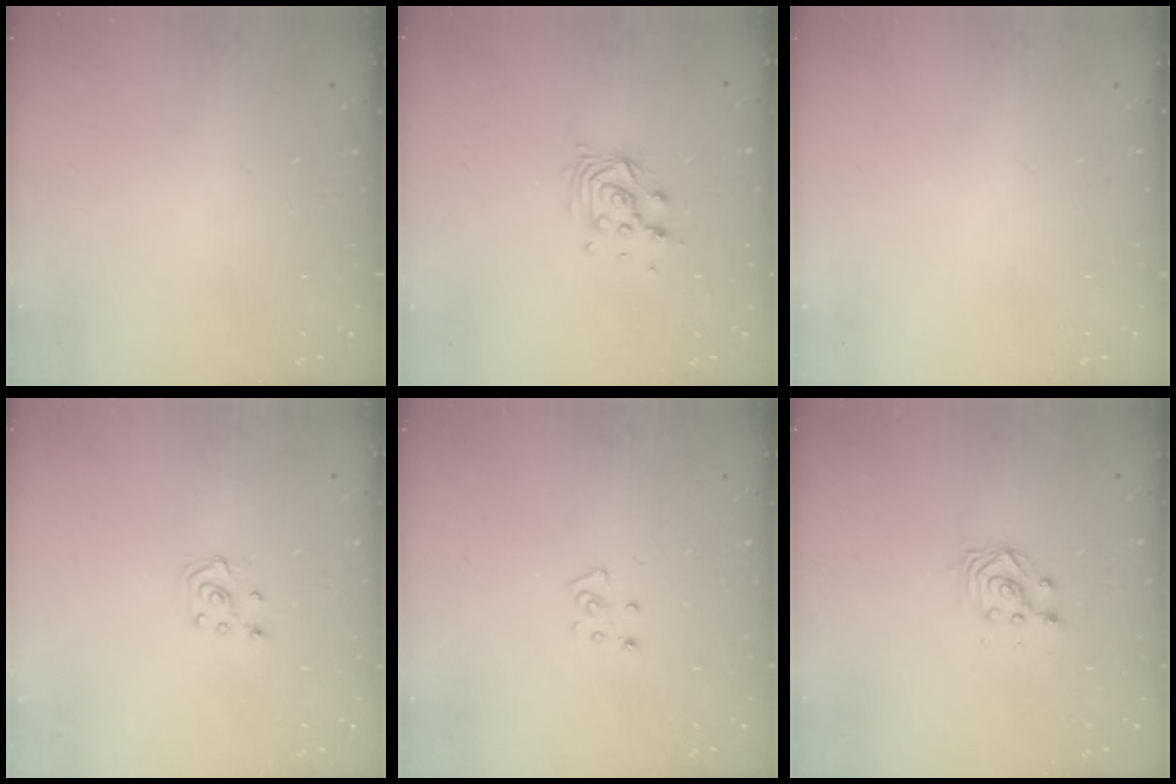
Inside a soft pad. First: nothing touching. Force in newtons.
{"total": 8.2, "press": 8.2, "slide": 0.6}
{"total": 0.0}
{"total": 3.2, "press": 3.2, "slide": 0.4}
{"total": 2.8, "press": 2.8, "slide": 0.2}
{"total": 3.0, "press": 2.9, "slide": 0.3}